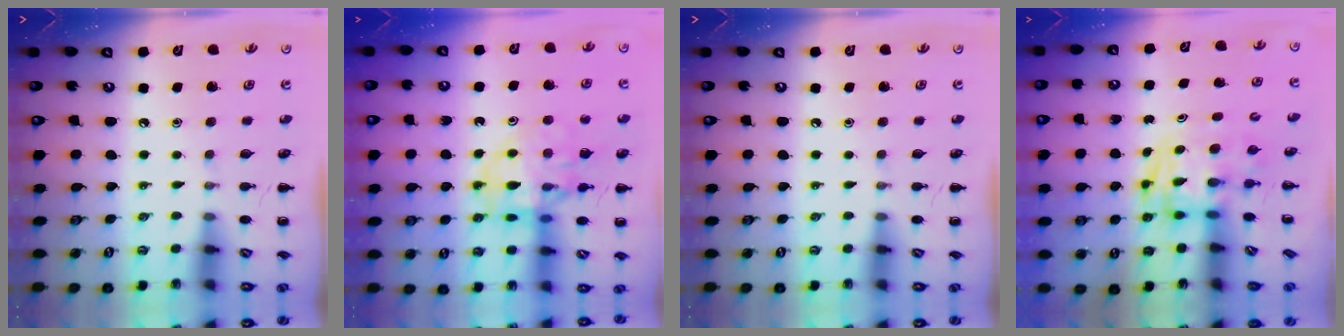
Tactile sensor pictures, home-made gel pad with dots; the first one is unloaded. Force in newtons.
{"total": 14.1, "press": 13.9, "slide": 2.3}
{"total": 0.0}
{"total": 2.6, "press": 2.6, "slide": 0.5}